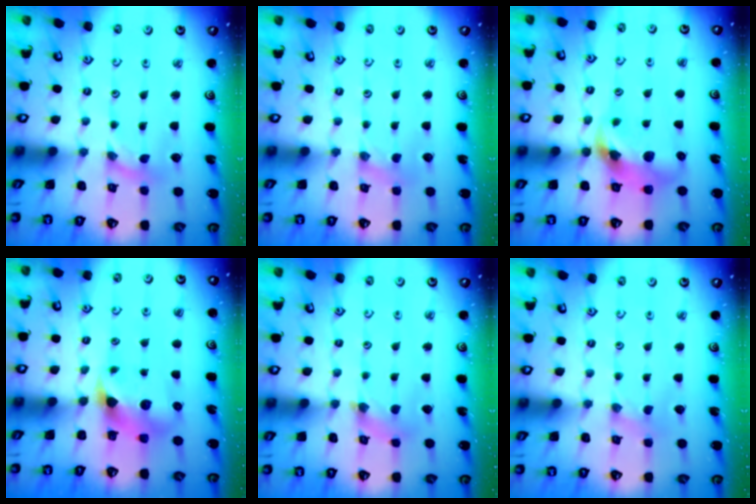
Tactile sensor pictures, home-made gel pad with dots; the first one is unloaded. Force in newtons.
{"total": 1.1, "press": 1.1, "slide": 0.2}
{"total": 12.7, "press": 12.5, "slide": 1.9}
{"total": 7.3, "press": 7.2, "slide": 0.9}
{"total": 2.7, "press": 2.7, "slide": 0.3}
{"total": 0.0}